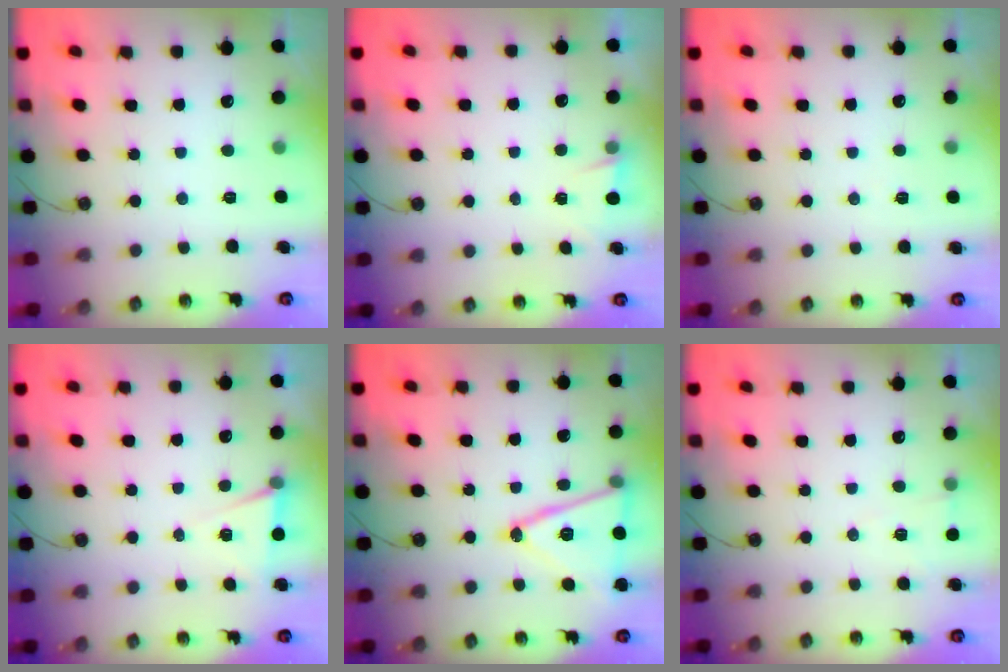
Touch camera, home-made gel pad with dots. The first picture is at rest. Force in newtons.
{"total": 1.5, "press": 0.9, "slide": 1.2}
{"total": 4.8, "press": 2.5, "slide": 4.1}
{"total": 5.7, "press": 3.3, "slide": 4.6}
{"total": 16.8, "press": 16.5, "slide": 3.4}
{"total": 4.6, "press": 3.9, "slide": 2.3}